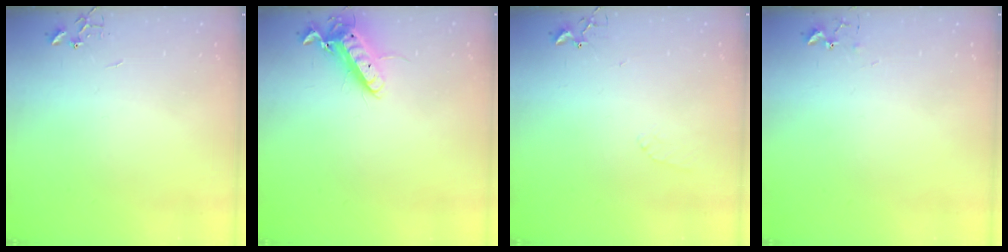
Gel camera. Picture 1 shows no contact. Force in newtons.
{"total": 12.5, "press": 12.4, "slide": 1.6}
{"total": 5.0, "press": 4.9, "slide": 0.7}
{"total": 5.6, "press": 5.5, "slide": 0.6}